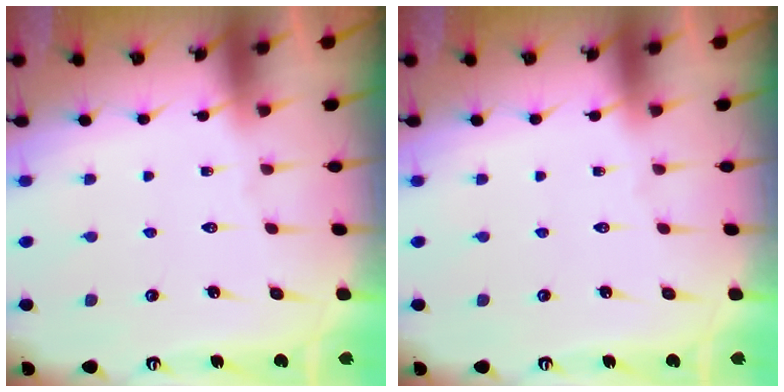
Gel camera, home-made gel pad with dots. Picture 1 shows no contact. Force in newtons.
{"total": 0.0}